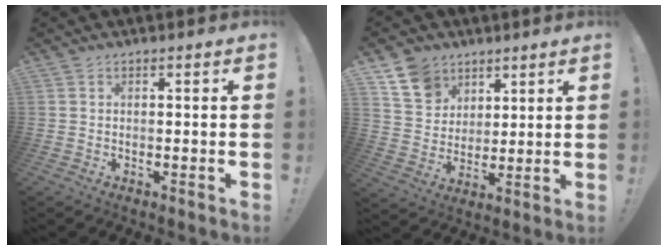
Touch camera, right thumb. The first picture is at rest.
{"total": 11.2, "force": [7.1, 8.2, 2.8], "torque": [-0.051, -0.043, 0.142]}